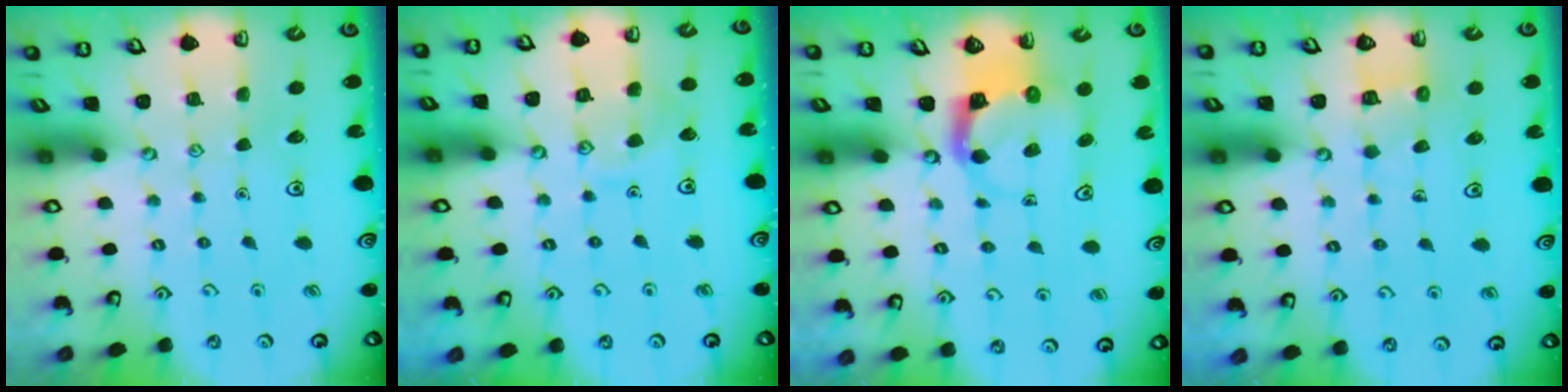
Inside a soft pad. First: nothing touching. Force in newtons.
{"total": 7.8, "press": 7.8, "slide": 0.7}
{"total": 3.8, "press": 3.7, "slide": 0.7}
{"total": 5.1, "press": 5.1, "slide": 0.5}